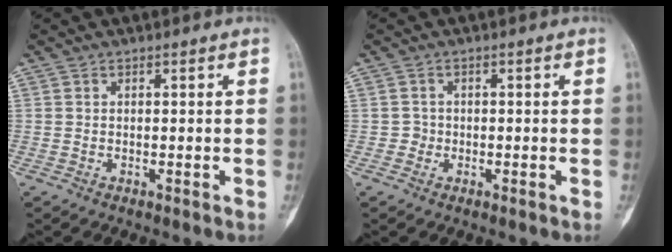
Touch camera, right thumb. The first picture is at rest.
{"total": 1.4, "force": [-0.4, 1.3, 0.0], "torque": [0.010, 0.008, -0.013]}